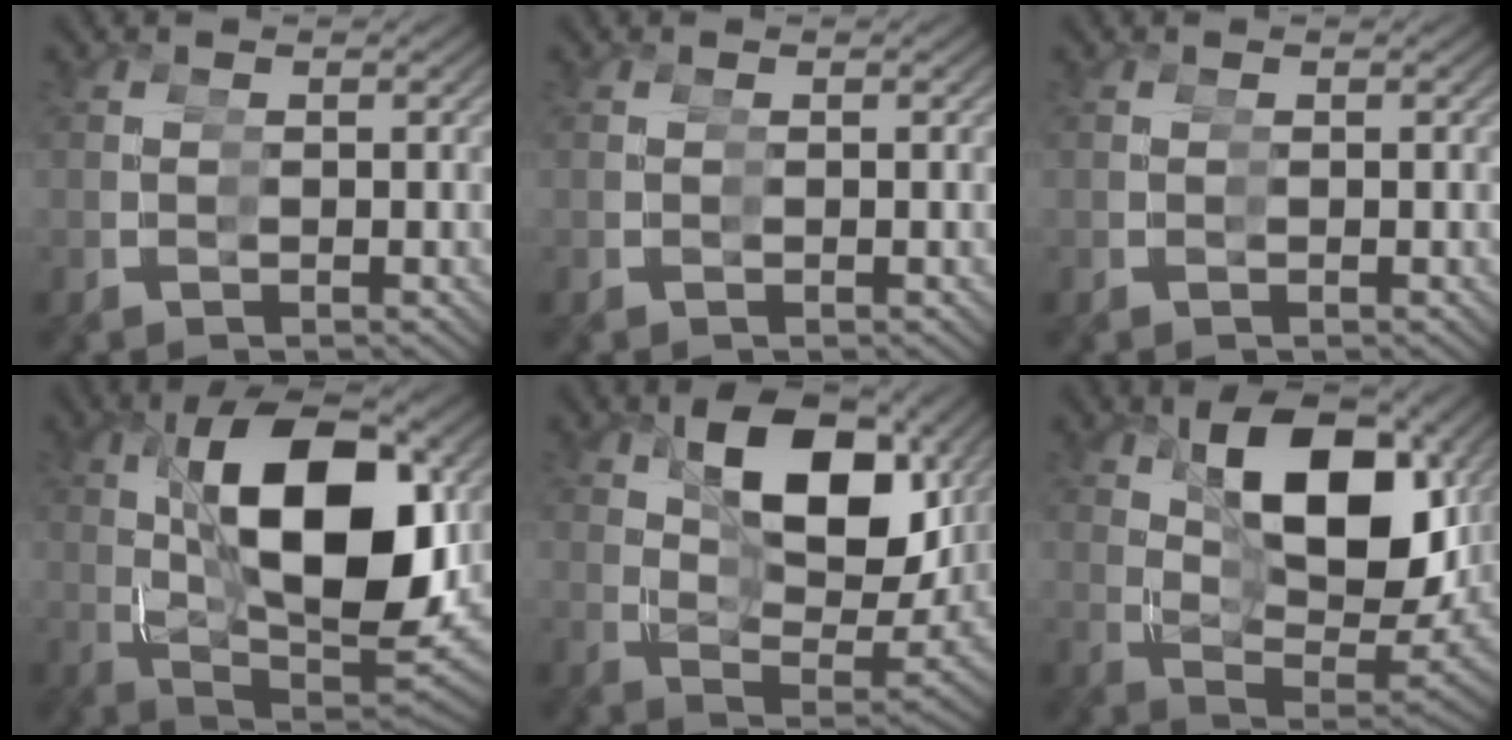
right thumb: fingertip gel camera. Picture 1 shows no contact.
{"total": 0.0}
{"total": 0.0}
{"total": 15.9, "force": [1.7, 7.9, 13.6], "torque": [-0.243, -0.007, 0.046]}
{"total": 9.8, "force": [4.1, 4.4, 7.7], "torque": [-0.108, 0.022, 0.061]}
{"total": 12.3, "force": [3.3, 5.8, 10.4], "torque": [-0.148, 0.011, 0.057]}